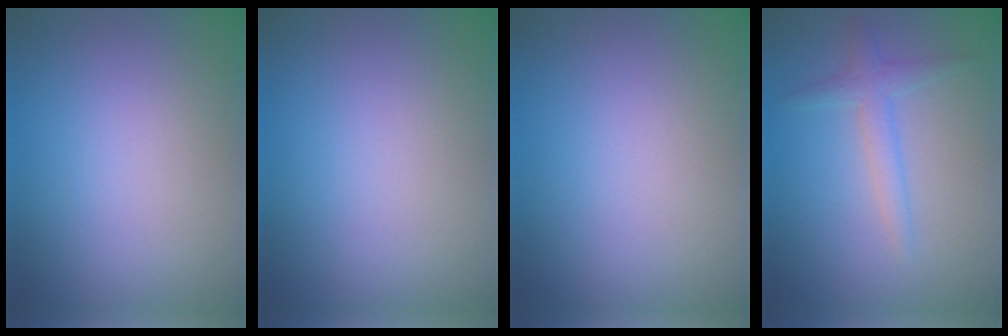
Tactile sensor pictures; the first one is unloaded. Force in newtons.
{"total": 0.0}
{"total": 0.0}
{"total": 2.0, "press": 2.0, "slide": 0.1}